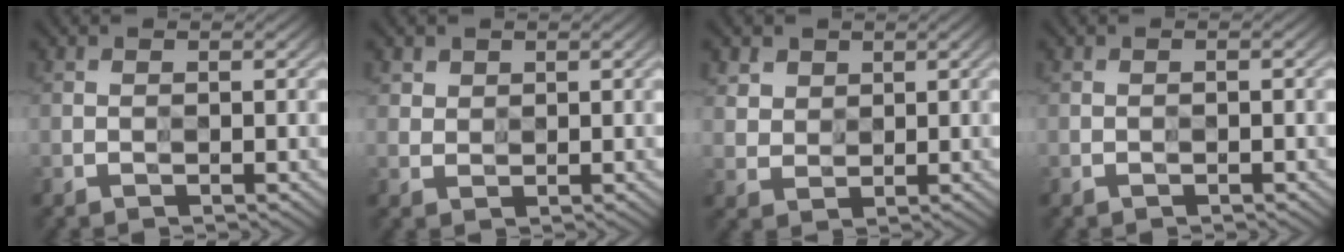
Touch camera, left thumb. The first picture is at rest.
{"total": 2.4, "force": [1.9, 1.5, -0.2], "torque": [-0.003, -0.001, 0.040]}
{"total": 3.9, "force": [2.7, 2.7, 0.1], "torque": [-0.021, 0.000, 0.054]}
{"total": 1.3, "force": [-0.9, 0.2, 0.9], "torque": [-0.011, 0.001, -0.015]}